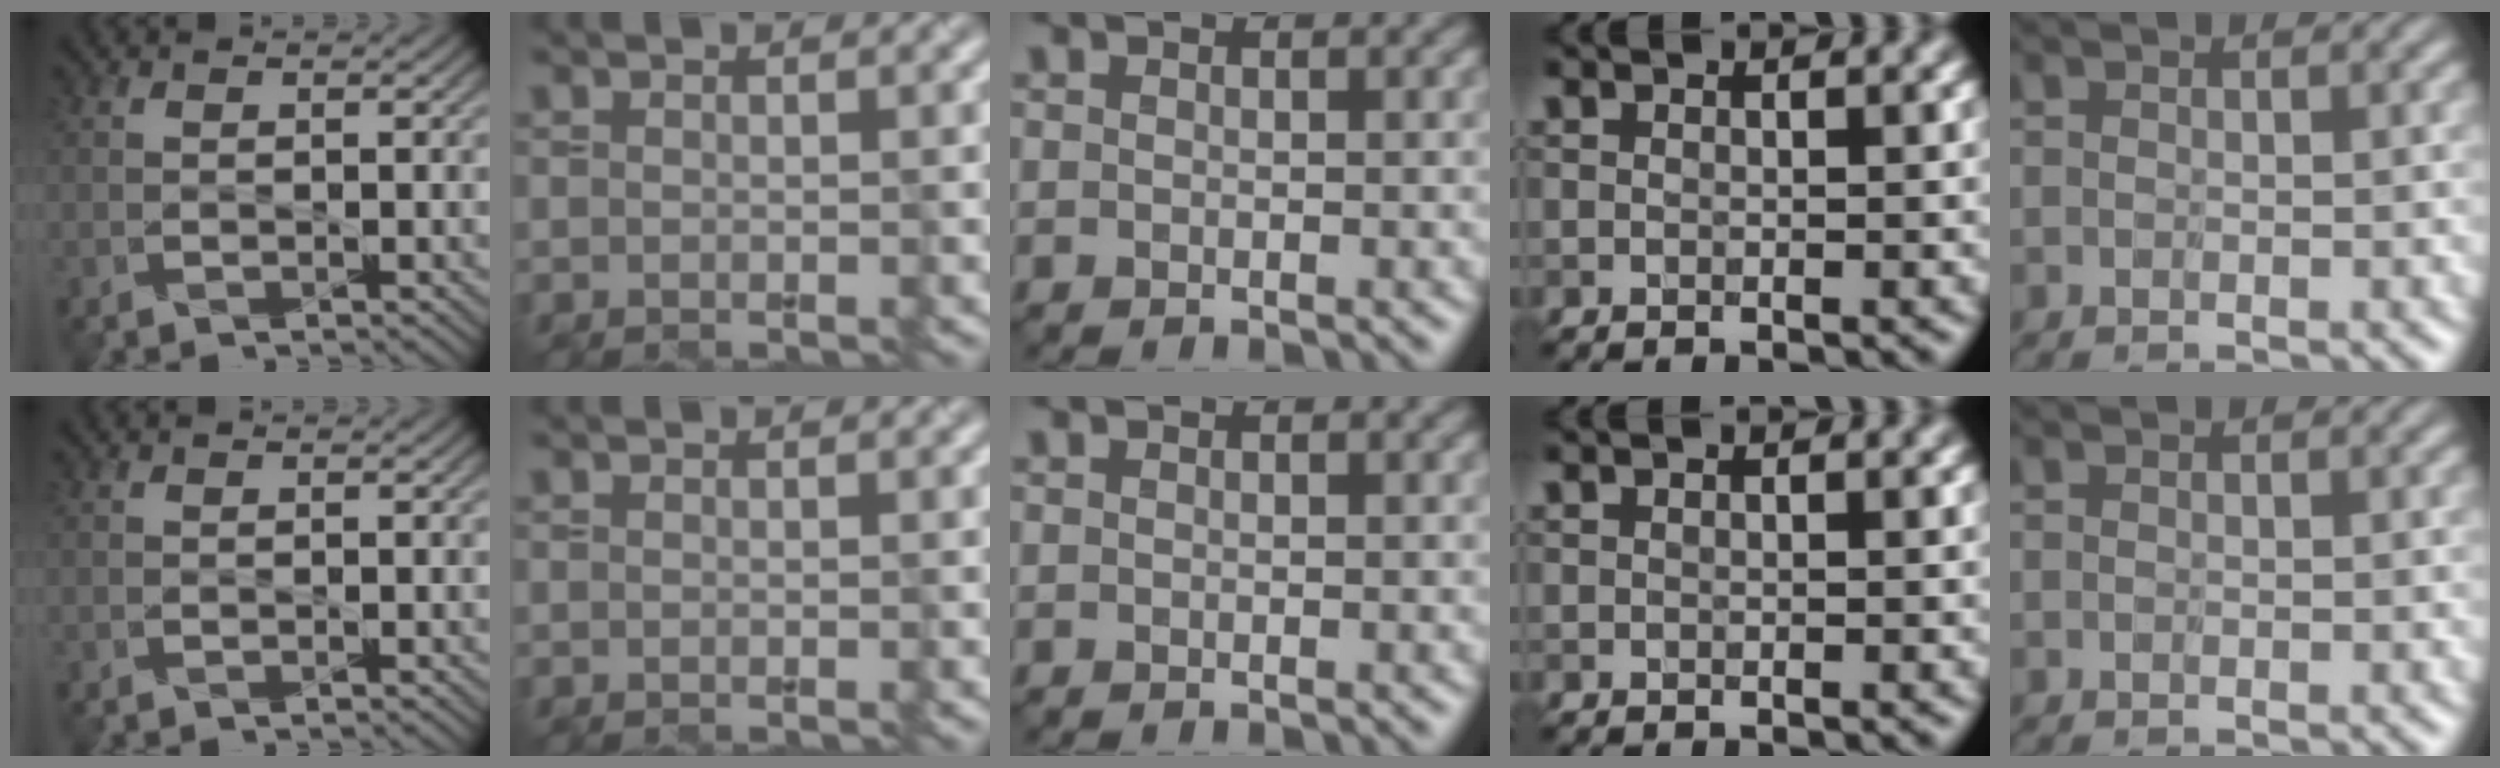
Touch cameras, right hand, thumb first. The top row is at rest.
{}